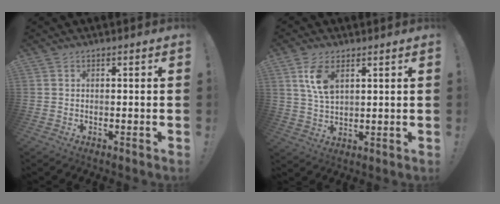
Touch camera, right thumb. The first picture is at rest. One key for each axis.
{"total": 8.3, "fx": 4.0, "fy": 4.2, "fz": 5.9, "tx": -0.109, "ty": -0.011, "tz": 0.072}